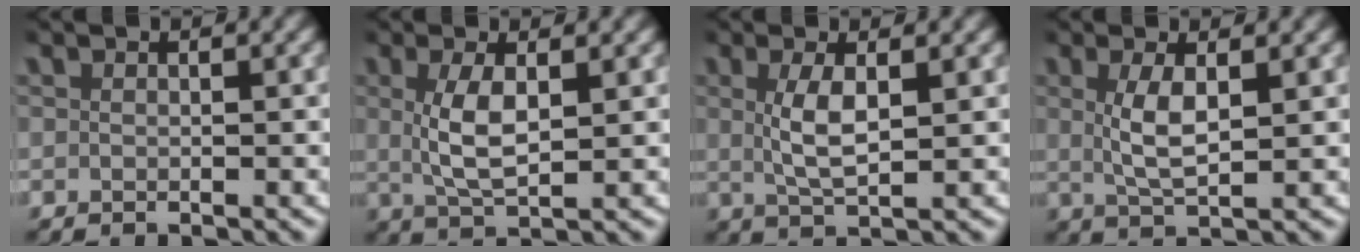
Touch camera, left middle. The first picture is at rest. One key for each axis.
{"total": 3.9, "fx": 0.6, "fy": 1.4, "fz": 3.6, "tx": -0.079, "ty": -0.006, "tz": 0.020}
{"total": 3.2, "fx": 0.5, "fy": 0.8, "fz": 3.1, "tx": -0.066, "ty": -0.008, "tz": 0.018}
{"total": 3.3, "fx": 0.6, "fy": 0.9, "fz": 3.1, "tx": -0.067, "ty": -0.008, "tz": 0.019}